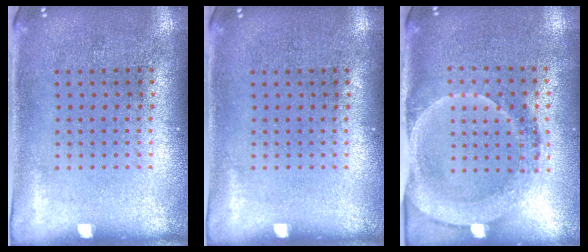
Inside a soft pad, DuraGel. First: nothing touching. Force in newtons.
{"total": 0.0}
{"total": 1.8, "press": 1.6, "slide": 0.7}